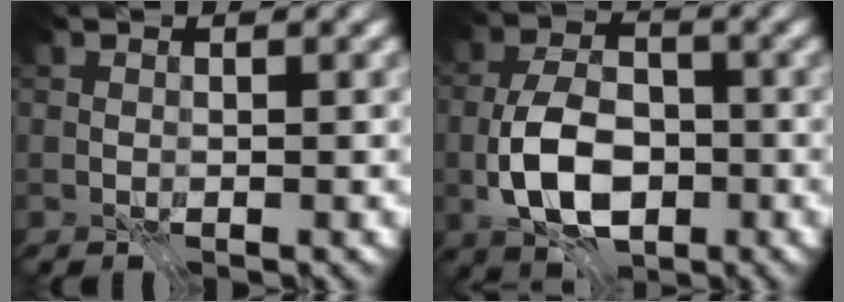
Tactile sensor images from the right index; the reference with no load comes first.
{"total": 7.6, "force": [-2.7, 4.5, 5.5], "torque": [-0.106, 0.000, -0.057]}